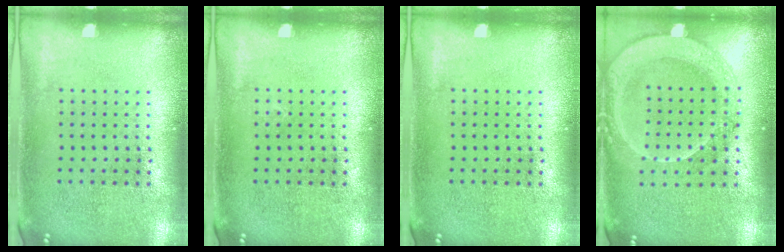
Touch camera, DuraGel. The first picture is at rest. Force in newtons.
{"total": 0.0}
{"total": 0.0}
{"total": 2.0, "press": 1.8, "slide": 0.7}